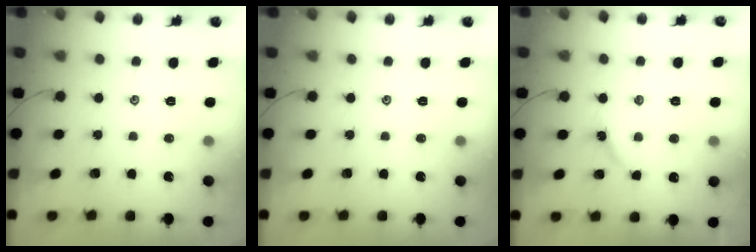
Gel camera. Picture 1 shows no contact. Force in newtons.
{"total": 0.0}
{"total": 2.8, "press": 2.8, "slide": 0.4}